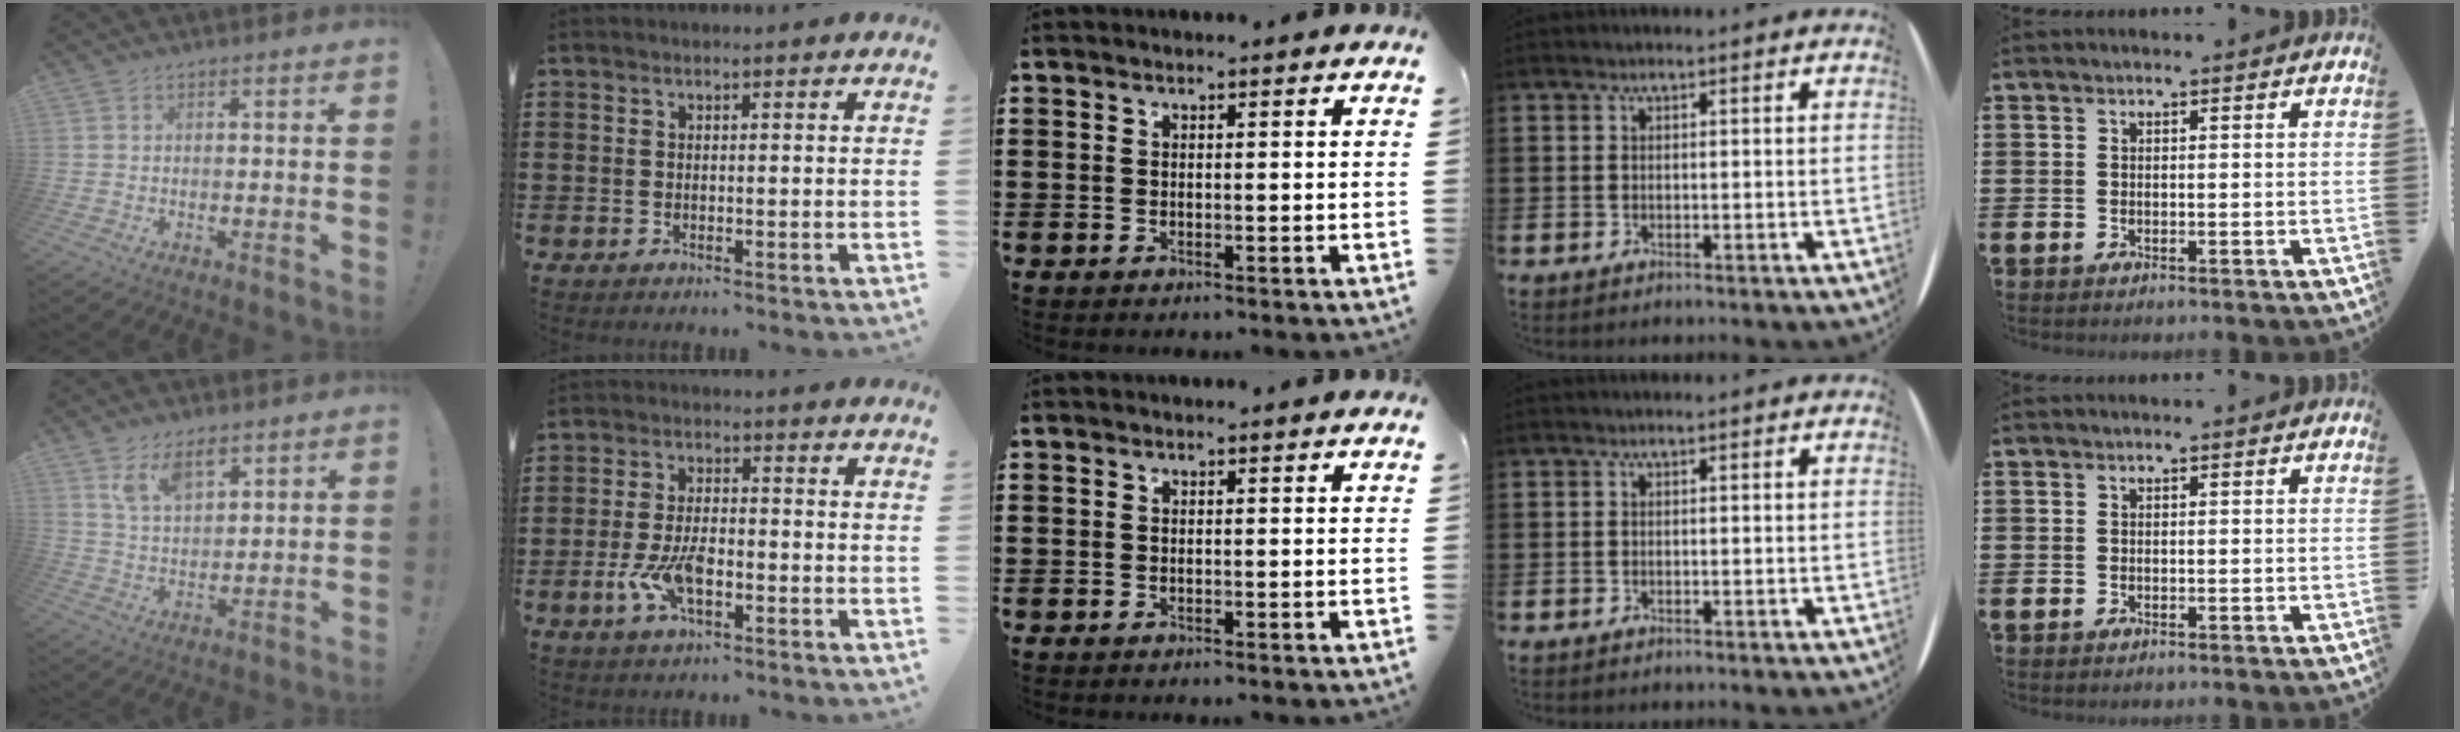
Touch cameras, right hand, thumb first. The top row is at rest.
{"thumb": {"total": 7.6, "force": [5.4, 3.6, 4.0], "torque": [-0.077, -0.021, 0.100]}, "index": {"total": 6.5, "force": [-2.1, 3.0, 5.4], "torque": [-0.123, -0.001, -0.044]}}